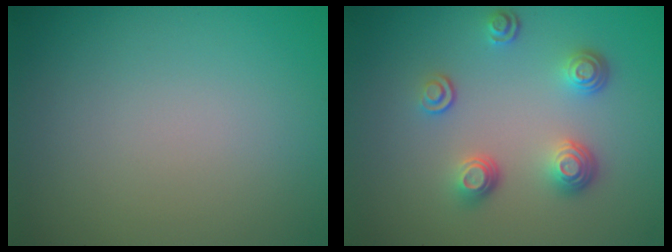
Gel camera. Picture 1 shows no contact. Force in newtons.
{"total": 3.6, "press": 2.8, "slide": 2.2}